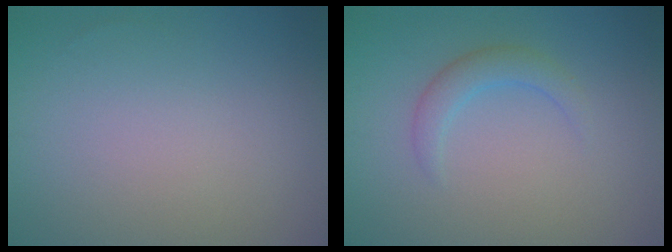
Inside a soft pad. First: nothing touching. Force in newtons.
{"total": 2.0, "press": 2.0, "slide": 0.1}